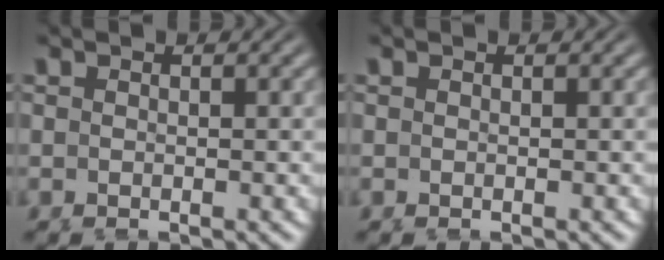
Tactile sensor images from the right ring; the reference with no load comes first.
{"total": 0.0}